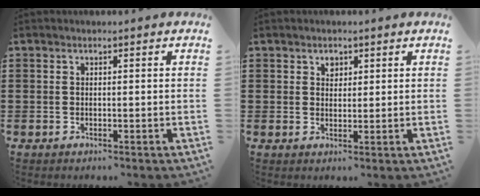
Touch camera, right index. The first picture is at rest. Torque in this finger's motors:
{"motor_torque": [0.02, -0.02, 0.00, 0.01]}